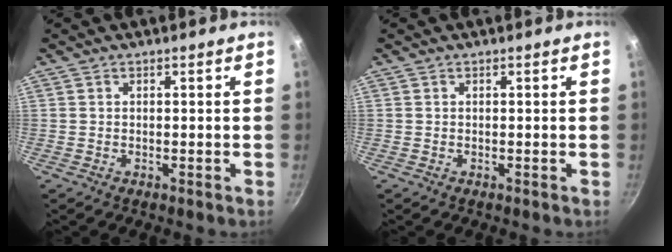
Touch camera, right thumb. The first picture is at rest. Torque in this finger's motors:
{"motor_torque": [-0.36, -0.30, 0.17, -0.18, 0.00]}